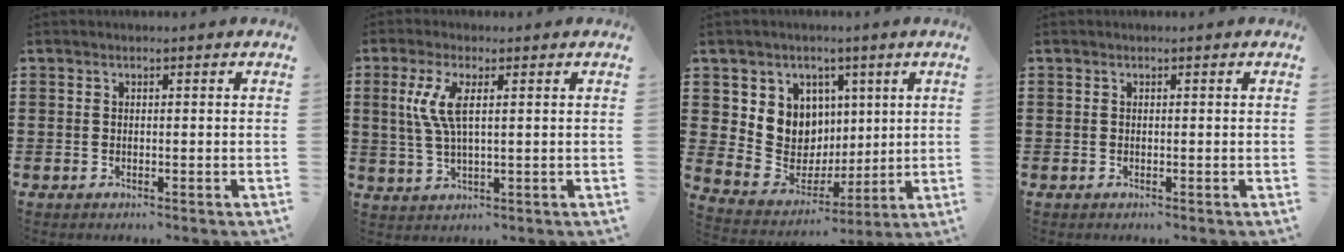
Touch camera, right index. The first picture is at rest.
{"total": 5.7, "force": [1.5, 1.6, 5.2], "torque": [-0.123, -0.002, 0.019]}
{"total": 8.7, "force": [2.5, 8.2, 1.5], "torque": [-0.063, -0.027, 0.055]}
{"total": 0.0}